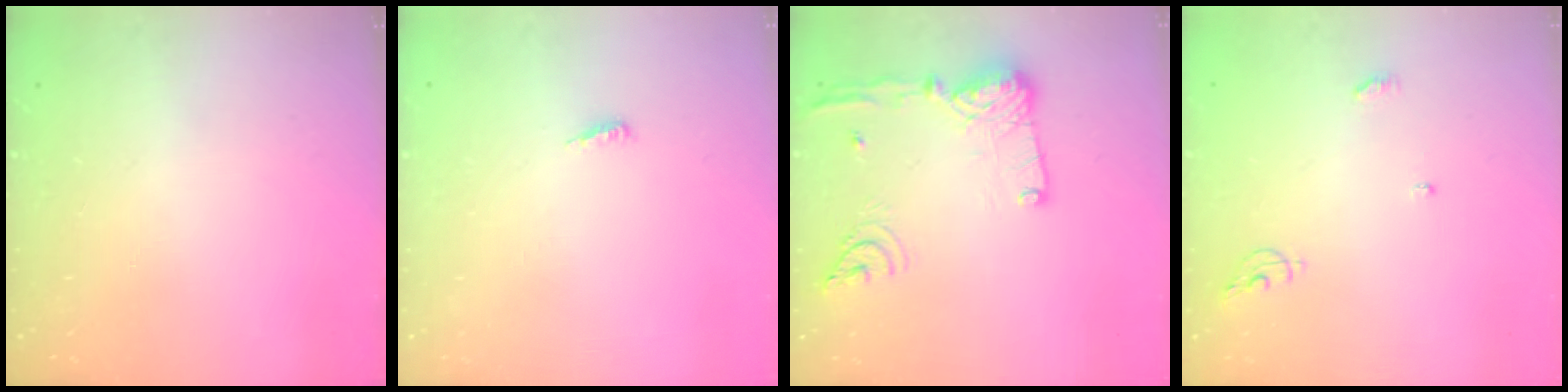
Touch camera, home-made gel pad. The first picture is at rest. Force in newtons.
{"total": 3.9, "press": 3.9, "slide": 0.4}
{"total": 16.7, "press": 16.5, "slide": 2.8}
{"total": 6.3, "press": 6.3, "slide": 0.2}